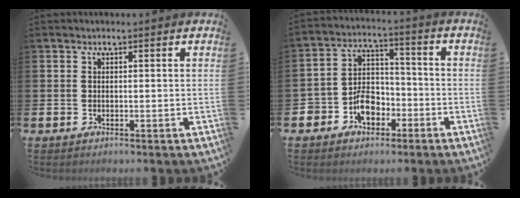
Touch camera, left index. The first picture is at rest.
{"total": 6.5, "force": [-3.1, 4.6, 3.4], "torque": [-0.075, 0.012, -0.061]}